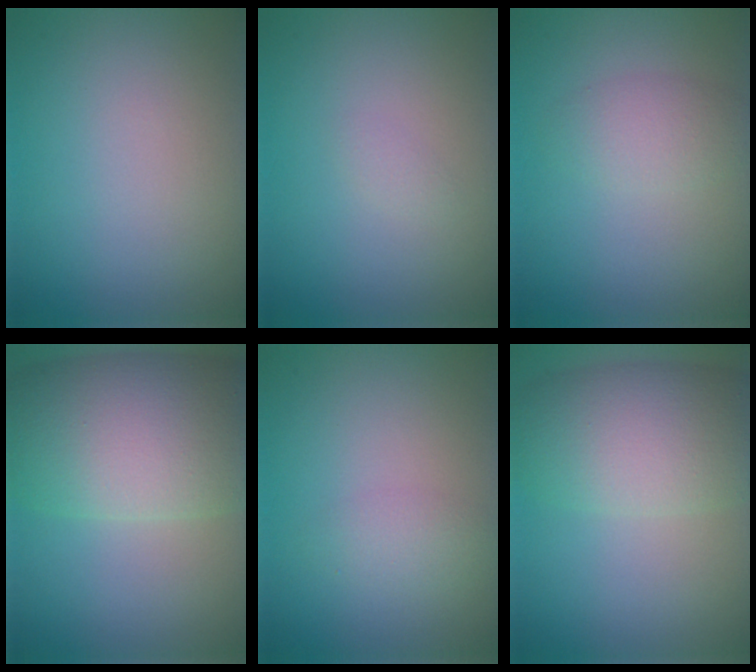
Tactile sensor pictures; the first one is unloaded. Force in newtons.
{"total": 0.6, "press": 0.6, "slide": 0.0}
{"total": 2.3, "press": 2.3, "slide": 0.1}
{"total": 11.7, "press": 11.7, "slide": 0.1}
{"total": 1.6, "press": 1.6, "slide": 0.0}
{"total": 7.5, "press": 7.5, "slide": 0.1}